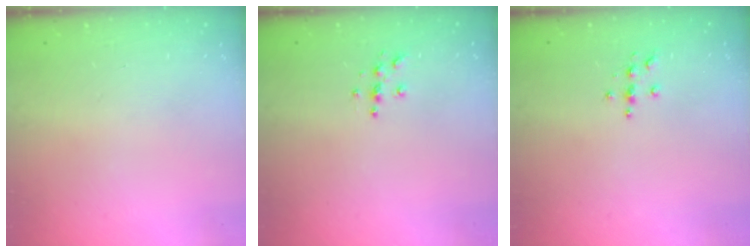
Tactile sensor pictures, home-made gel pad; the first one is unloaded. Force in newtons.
{"total": 5.0, "press": 5.0, "slide": 0.4}
{"total": 3.9, "press": 3.8, "slide": 0.5}